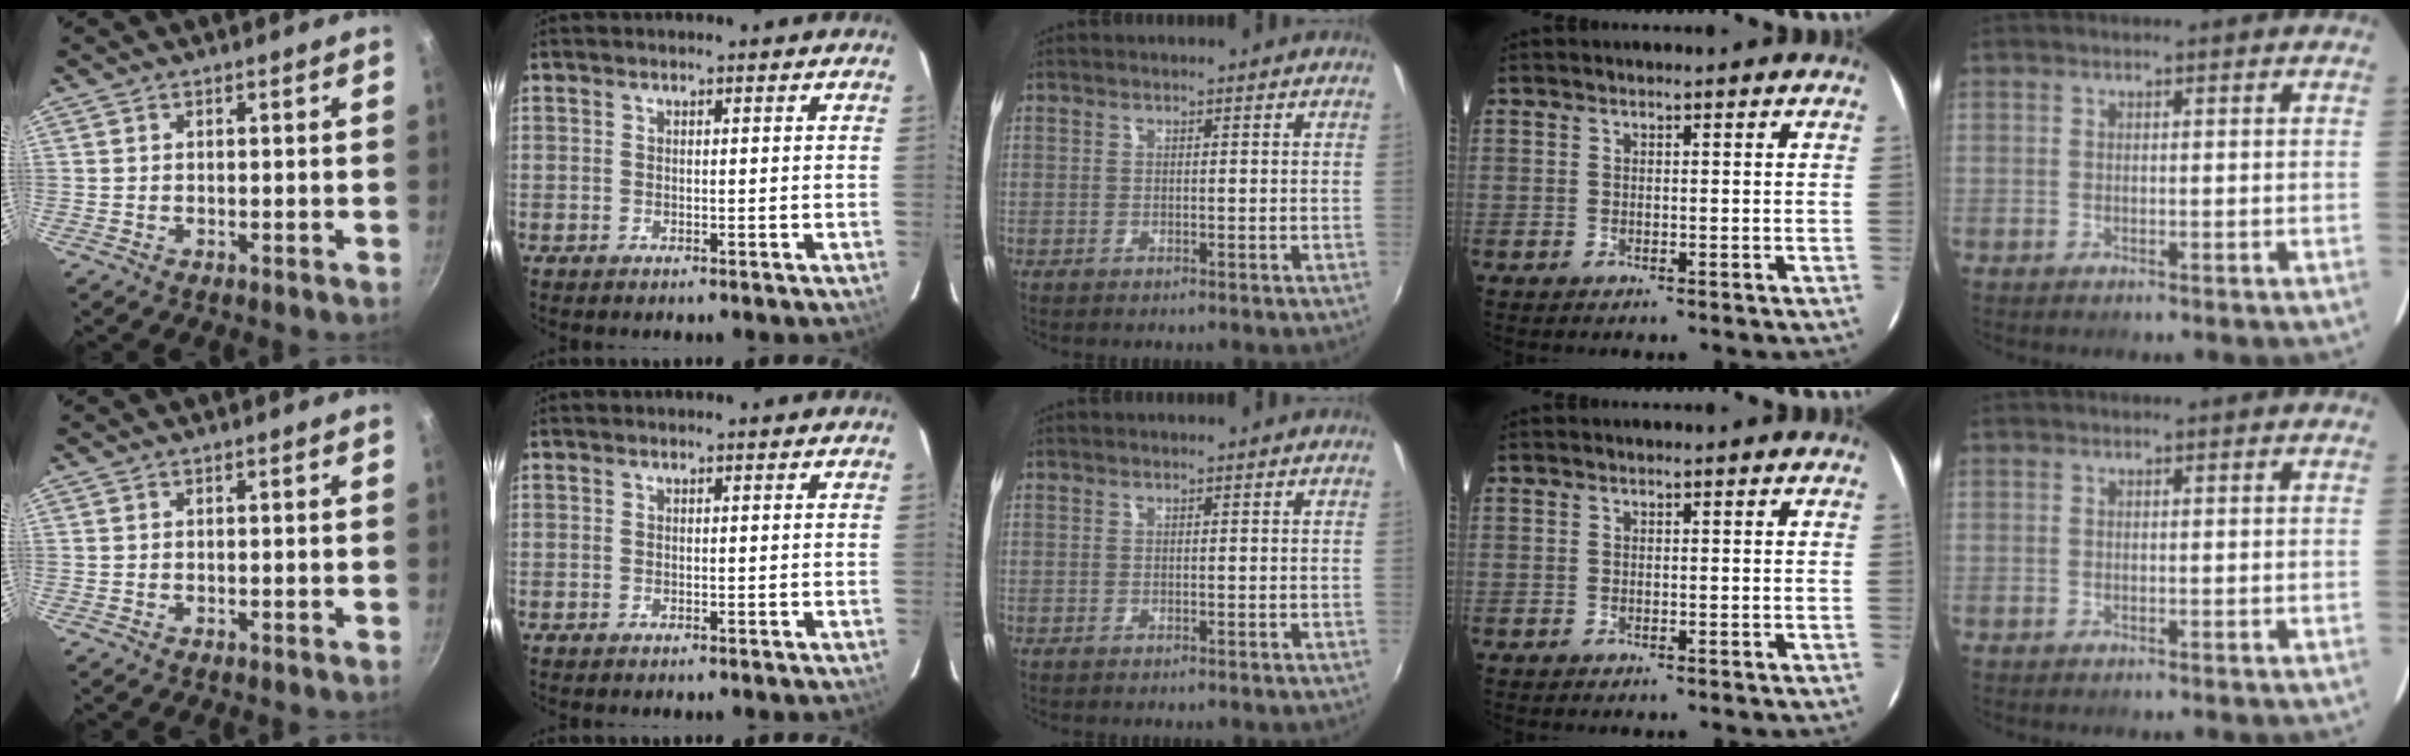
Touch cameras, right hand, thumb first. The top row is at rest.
{}